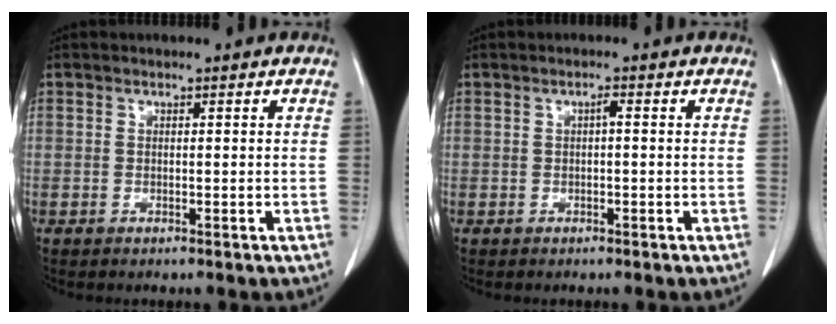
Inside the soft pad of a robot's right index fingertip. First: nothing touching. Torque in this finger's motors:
{"motor_torque": [0.20, -0.06, 0.03, 0.02]}